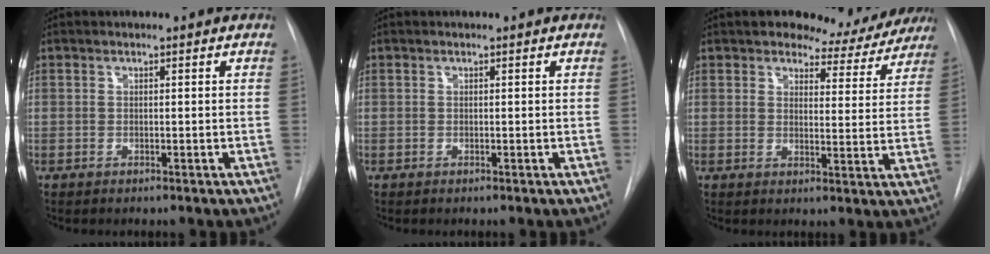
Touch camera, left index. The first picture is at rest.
{"total": 0.0}
{"total": 8.7, "force": [8.1, 2.9, 1.1], "torque": [0.002, -0.009, 0.089]}